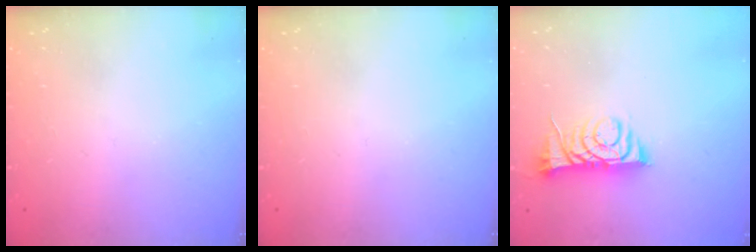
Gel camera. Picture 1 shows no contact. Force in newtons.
{"total": 0.0}
{"total": 8.2, "press": 8.2, "slide": 0.2}